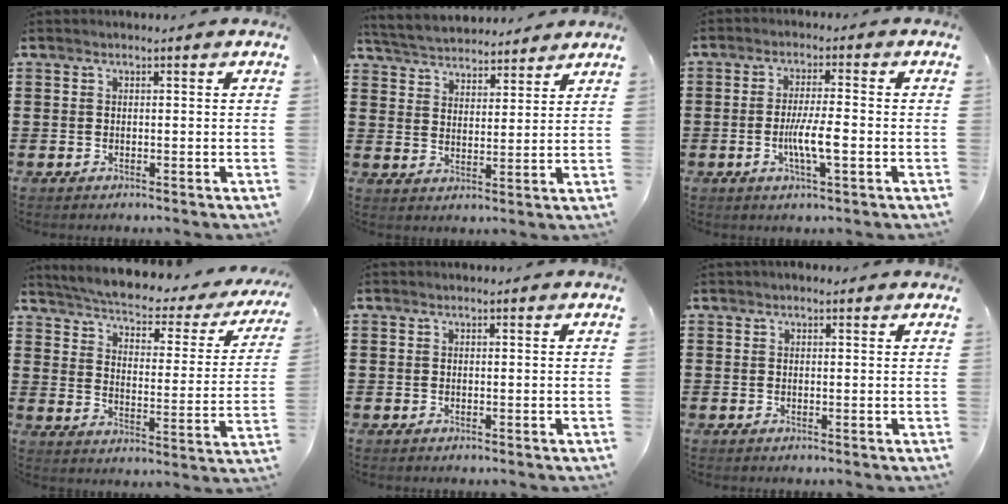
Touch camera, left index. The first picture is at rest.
{"total": 4.5, "force": [4.4, 0.8, 0.3], "torque": [-0.026, -0.021, 0.079]}
{"total": 5.9, "force": [-1.4, 1.0, 5.7], "torque": [-0.109, -0.003, -0.029]}
{"total": 3.5, "force": [3.0, 0.3, 1.7], "torque": [-0.053, -0.030, 0.041]}
{"total": 0.0}
{"total": 0.6, "force": [0.3, 0.5, 0.2], "torque": [-0.005, 0.005, 0.005]}